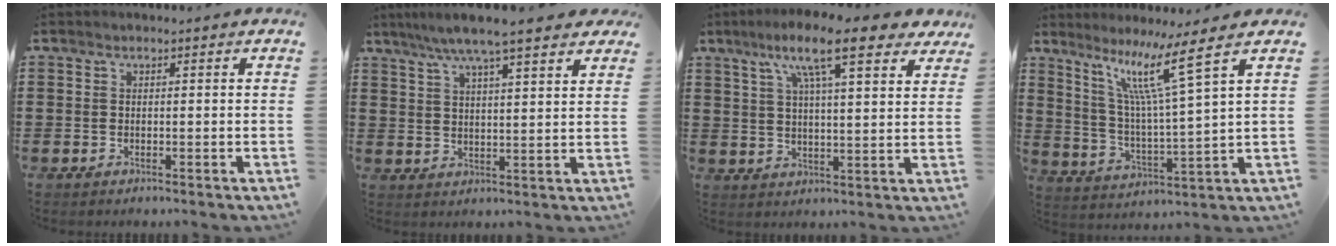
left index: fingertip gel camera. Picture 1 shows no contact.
{"total": 6.9, "force": [5.6, 0.2, 4.0], "torque": [-0.093, -0.011, 0.097]}
{"total": 12.1, "force": [8.0, 2.3, 8.8], "torque": [-0.166, -0.013, 0.132]}
{"total": 10.2, "force": [6.7, -0.8, 7.7], "torque": [-0.168, -0.026, 0.106]}